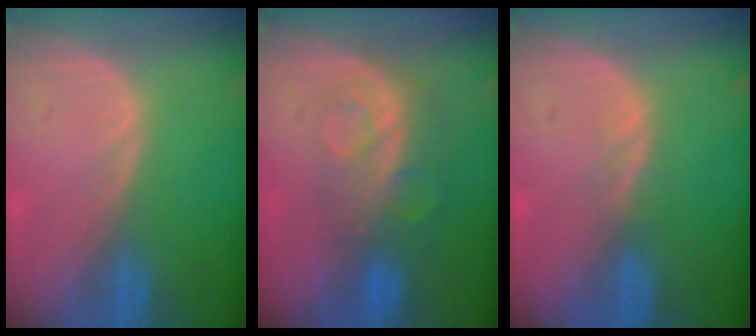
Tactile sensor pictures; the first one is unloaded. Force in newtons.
{"total": 8.4, "press": 7.0, "slide": 4.5}
{"total": 1.1, "press": 1.0, "slide": 0.2}